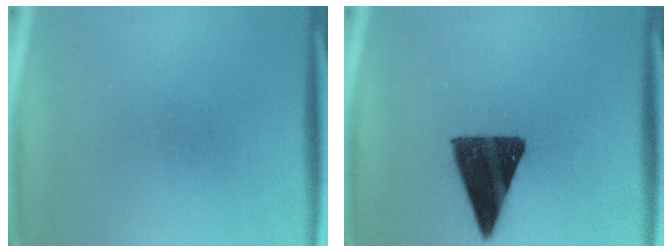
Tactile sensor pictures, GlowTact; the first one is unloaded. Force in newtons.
{"total": 13.5}